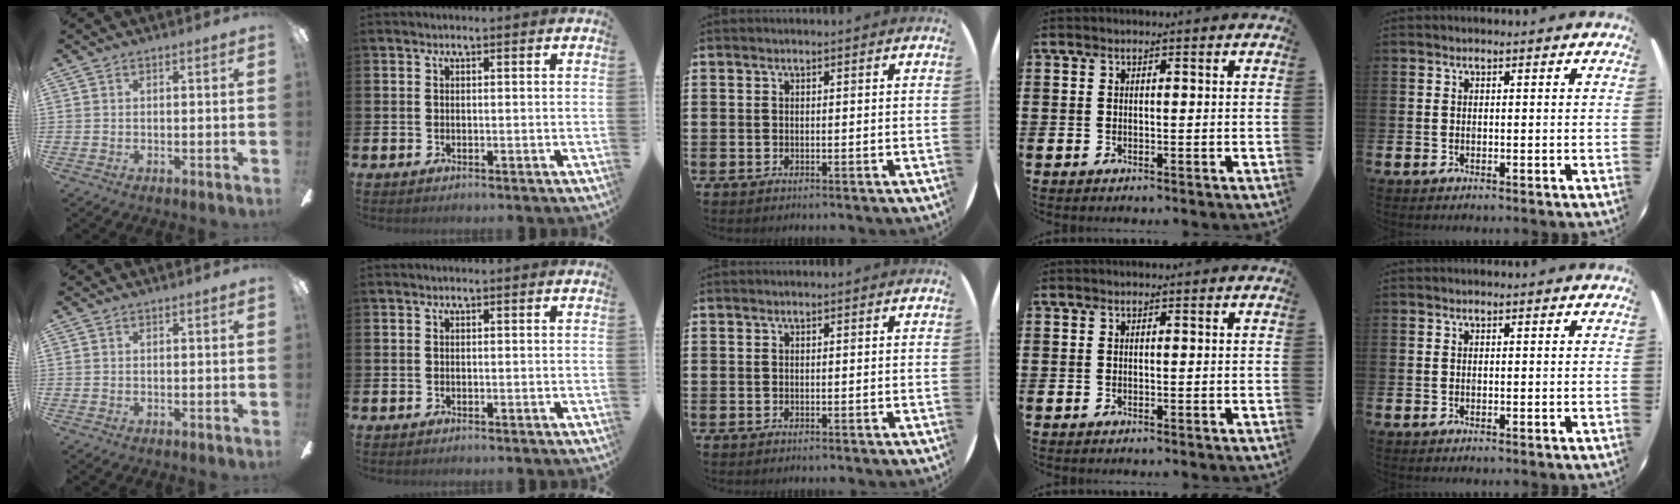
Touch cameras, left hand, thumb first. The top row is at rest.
{}